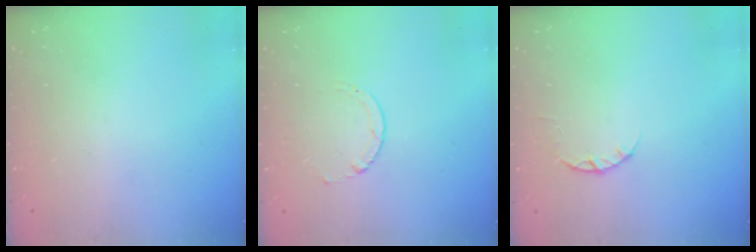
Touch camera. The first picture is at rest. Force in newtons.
{"total": 1.7, "press": 1.7, "slide": 0.2}
{"total": 2.4, "press": 2.4, "slide": 0.4}